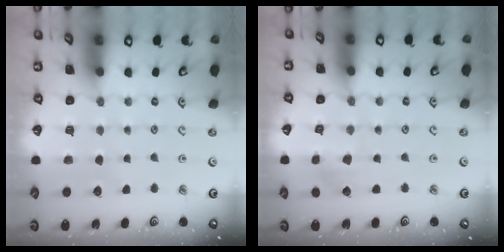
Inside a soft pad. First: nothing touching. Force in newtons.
{"total": 2.6, "press": 2.6, "slide": 0.5}